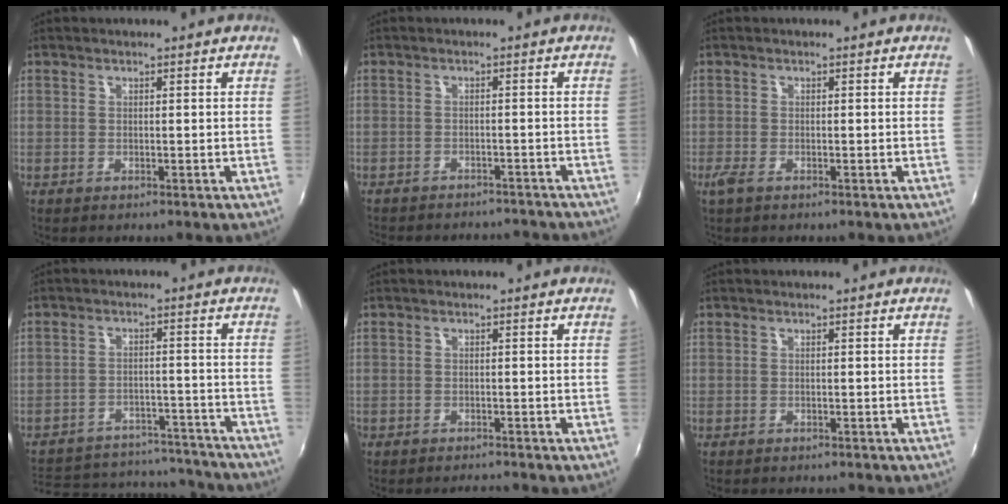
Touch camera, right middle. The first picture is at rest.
{"total": 11.3, "force": [-10.1, 3.5, 3.6], "torque": [-0.088, -0.008, -0.132]}
{"total": 1.8, "force": [-1.1, 0.6, 1.2], "torque": [-0.028, -0.006, -0.022]}
{"total": 21.9, "force": [-18.7, 8.6, 7.4], "torque": [-0.163, 0.035, -0.226]}
{"total": 1.9, "force": [-1.8, 0.4, 0.2], "torque": [-0.016, -0.006, -0.034]}
{"total": 0.8, "force": [-0.8, 0.3, 0.2], "torque": [-0.006, -0.002, -0.011]}